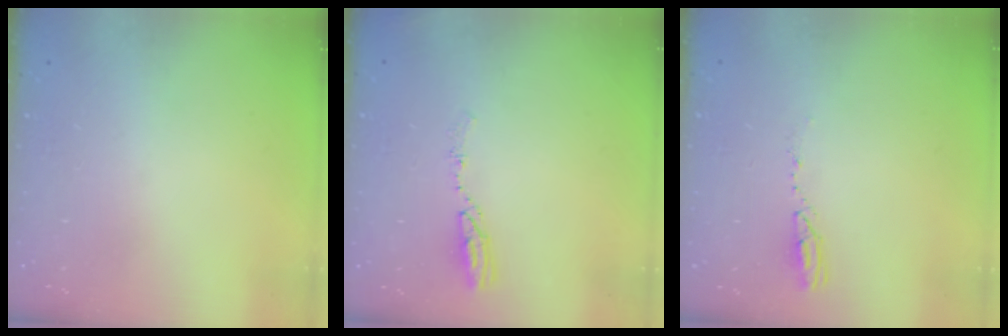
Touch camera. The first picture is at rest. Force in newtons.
{"total": 5.2, "press": 5.1, "slide": 0.4}
{"total": 4.1, "press": 4.1, "slide": 0.4}